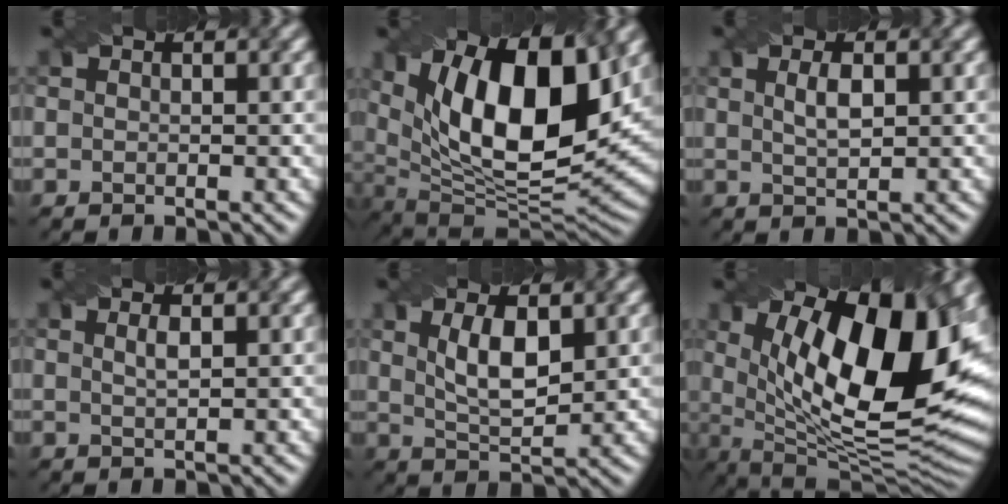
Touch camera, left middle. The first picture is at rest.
{"total": 15.5, "force": [4.7, 6.7, 13.2], "torque": [-0.202, 0.003, 0.074]}
{"total": 1.8, "force": [0.4, 0.6, 1.7], "torque": [-0.032, 0.001, 0.010]}
{"total": 0.9, "force": [0.2, 0.2, 0.8], "torque": [-0.013, 0.002, 0.004]}
{"total": 4.2, "force": [1.1, 1.7, 3.7], "torque": [-0.077, -0.002, 0.024]}
{"total": 16.5, "force": [3.9, 6.9, 14.5], "torque": [-0.206, -0.006, 0.064]}